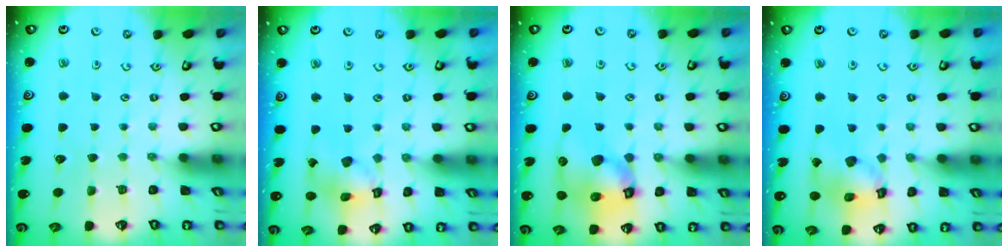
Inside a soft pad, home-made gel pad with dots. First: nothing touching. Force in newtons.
{"total": 10.5, "press": 10.4, "slide": 1.3}
{"total": 14.0, "press": 13.8, "slide": 2.1}
{"total": 14.1, "press": 14.0, "slide": 1.6}